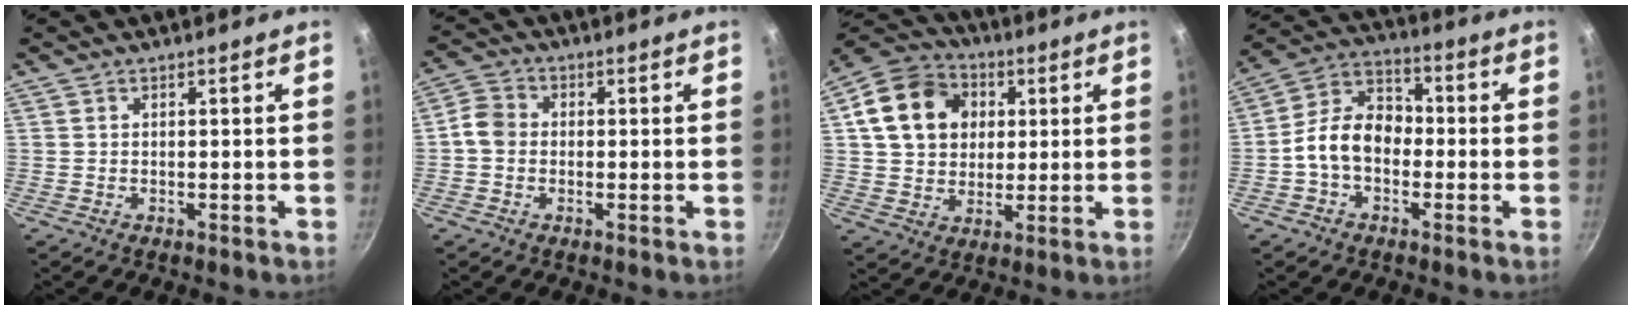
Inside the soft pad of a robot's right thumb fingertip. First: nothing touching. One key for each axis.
{"total": 4.3, "fx": -0.5, "fy": 3.7, "fz": 2.2, "tx": -0.032, "ty": 0.014, "tz": -0.024}
{"total": 15.4, "fx": 3.7, "fy": 12.5, "fz": 8.2, "tx": -0.119, "ty": 0.015, "tz": 0.055}
{"total": 10.7, "fx": -2.0, "fy": 7.7, "fz": 7.2, "tx": -0.091, "ty": 0.041, "tz": -0.057}